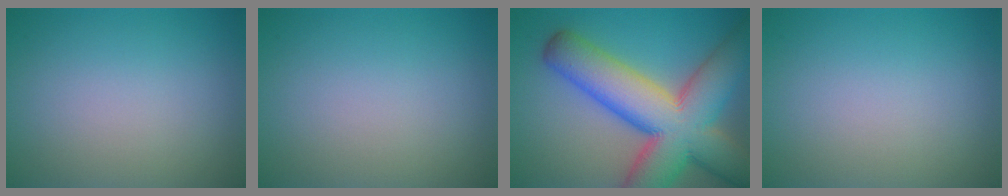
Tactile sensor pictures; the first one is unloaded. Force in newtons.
{"total": 0.0}
{"total": 14.5, "press": 14.5, "slide": 0.7}
{"total": 0.0}